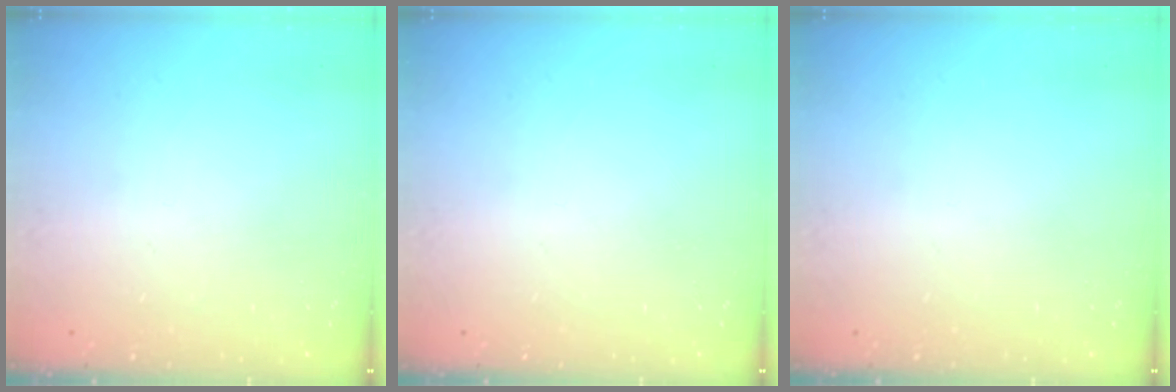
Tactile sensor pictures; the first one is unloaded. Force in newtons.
{"total": 0.0}
{"total": 0.0}